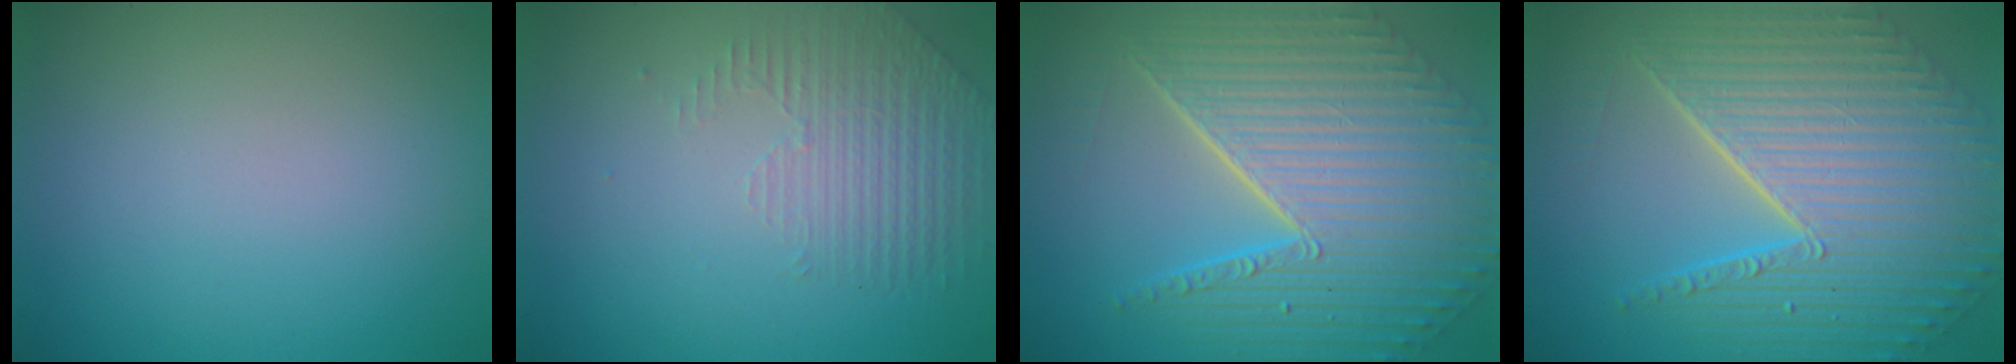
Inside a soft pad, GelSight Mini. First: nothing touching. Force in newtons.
{"total": 1.5, "press": 0.9, "slide": 1.2}
{"total": 11.2, "press": 7.4, "slide": 8.5}
{"total": 11.2, "press": 7.4, "slide": 8.5}